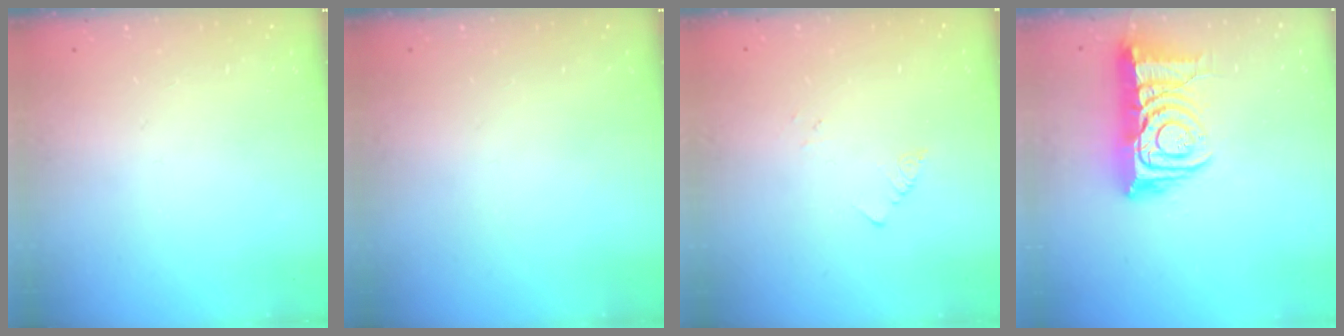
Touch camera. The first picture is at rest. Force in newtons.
{"total": 0.0}
{"total": 1.3, "press": 1.2, "slide": 0.1}
{"total": 13.5, "press": 13.4, "slide": 1.5}